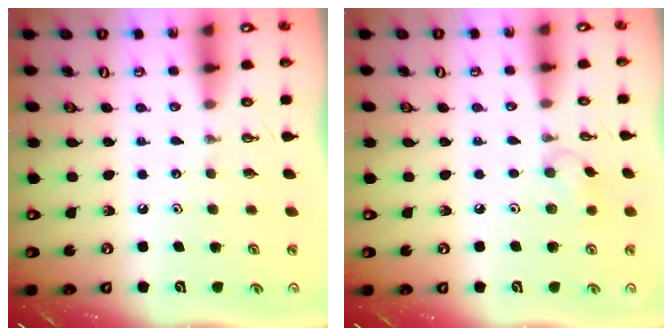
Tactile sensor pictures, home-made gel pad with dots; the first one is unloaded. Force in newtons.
{"total": 5.7, "press": 5.7, "slide": 0.6}